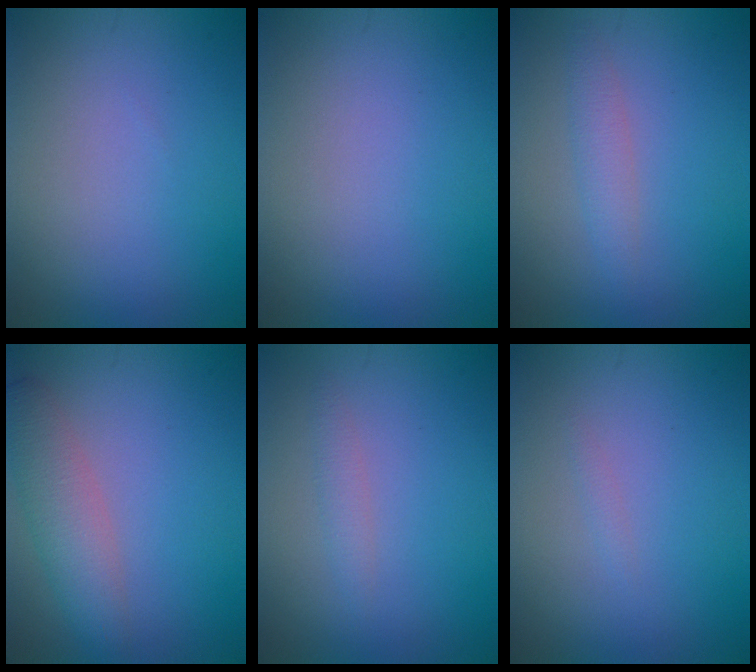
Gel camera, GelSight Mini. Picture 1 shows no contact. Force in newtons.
{"total": 0.0}
{"total": 1.9, "press": 1.9, "slide": 0.0}
{"total": 3.8, "press": 3.8, "slide": 0.1}
{"total": 1.2, "press": 1.2, "slide": 0.0}
{"total": 0.5, "press": 0.5, "slide": 0.0}